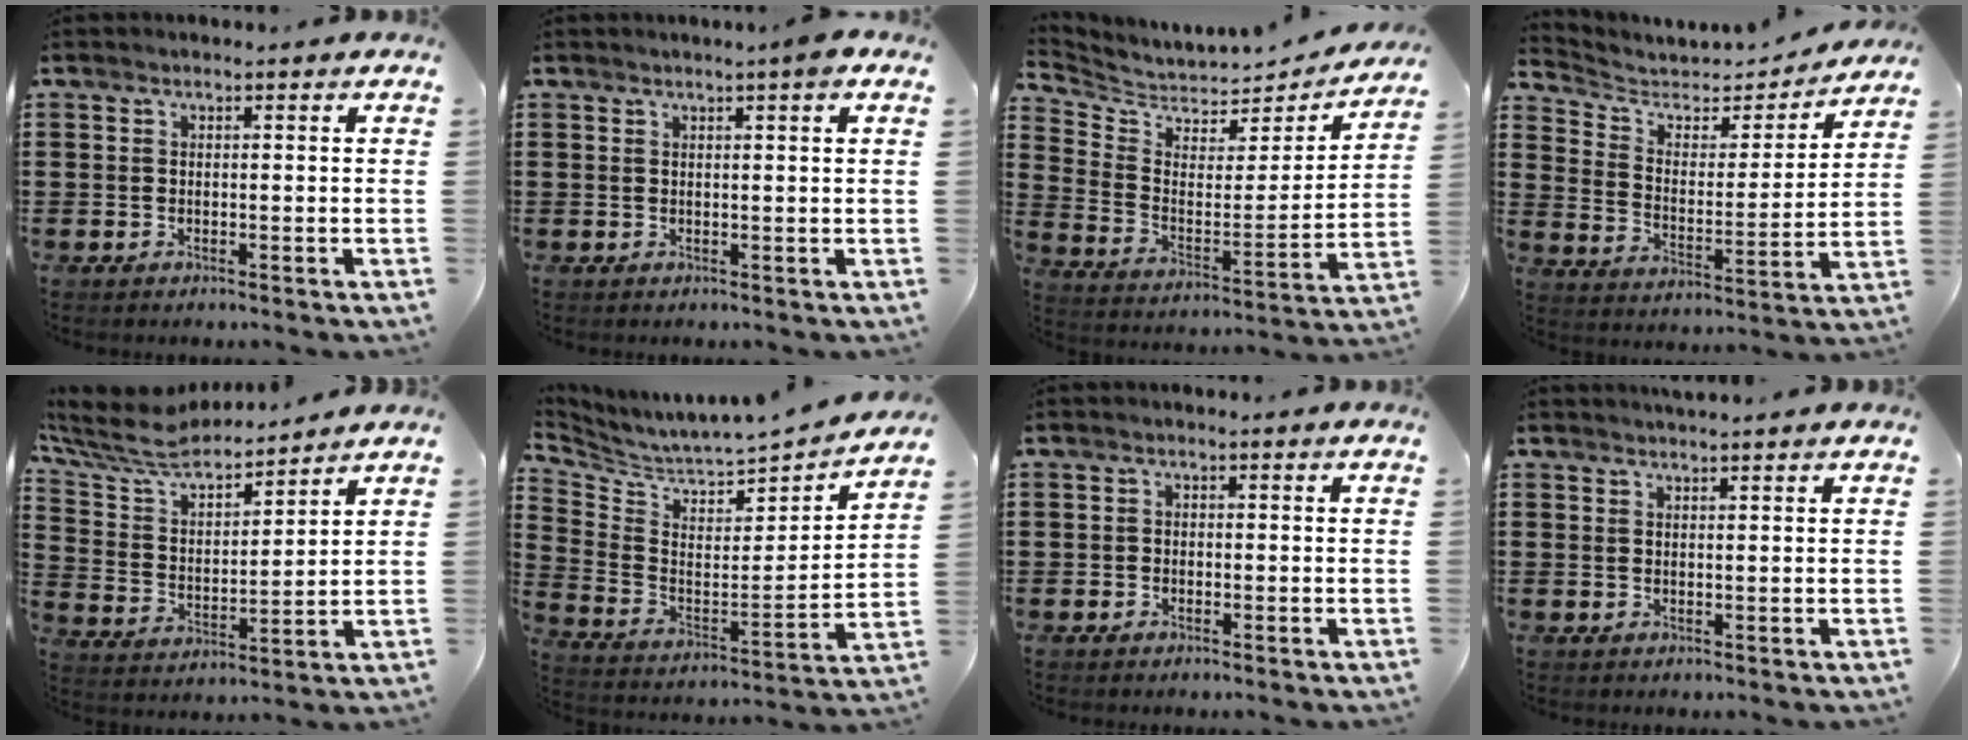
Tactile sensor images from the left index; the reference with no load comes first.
{"total": 1.9, "force": [1.2, -0.2, 1.5], "torque": [-0.030, -0.001, 0.021]}
{"total": 4.8, "force": [4.5, 1.6, 0.3], "torque": [-0.039, -0.041, 0.074]}
{"total": 4.3, "force": [3.6, 2.1, 1.0], "torque": [-0.046, -0.023, 0.057]}
{"total": 7.4, "force": [6.7, 1.7, 2.5], "torque": [-0.082, -0.042, 0.115]}
{"total": 4.4, "force": [4.3, 0.8, 0.4], "torque": [-0.039, -0.052, 0.067]}
{"total": 0.9, "force": [-0.5, 0.7, 0.1], "torque": [-0.005, 0.002, -0.011]}
{"total": 1.1, "force": [1.1, 0.0, 0.2], "torque": [-0.005, 0.000, 0.022]}